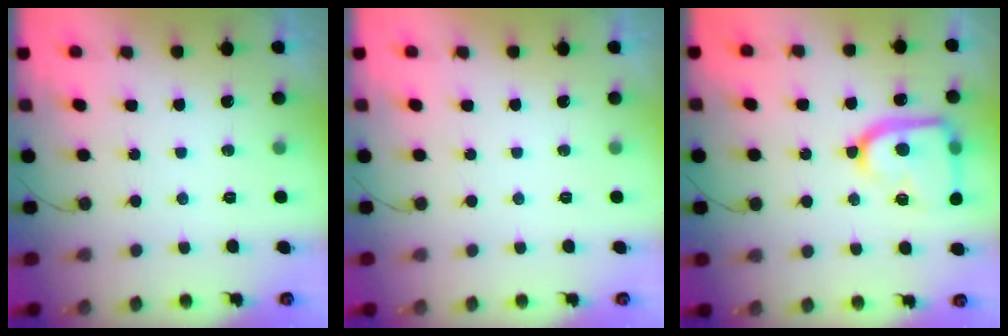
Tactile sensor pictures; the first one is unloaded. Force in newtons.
{"total": 0.0}
{"total": 18.1, "press": 18.0, "slide": 1.8}